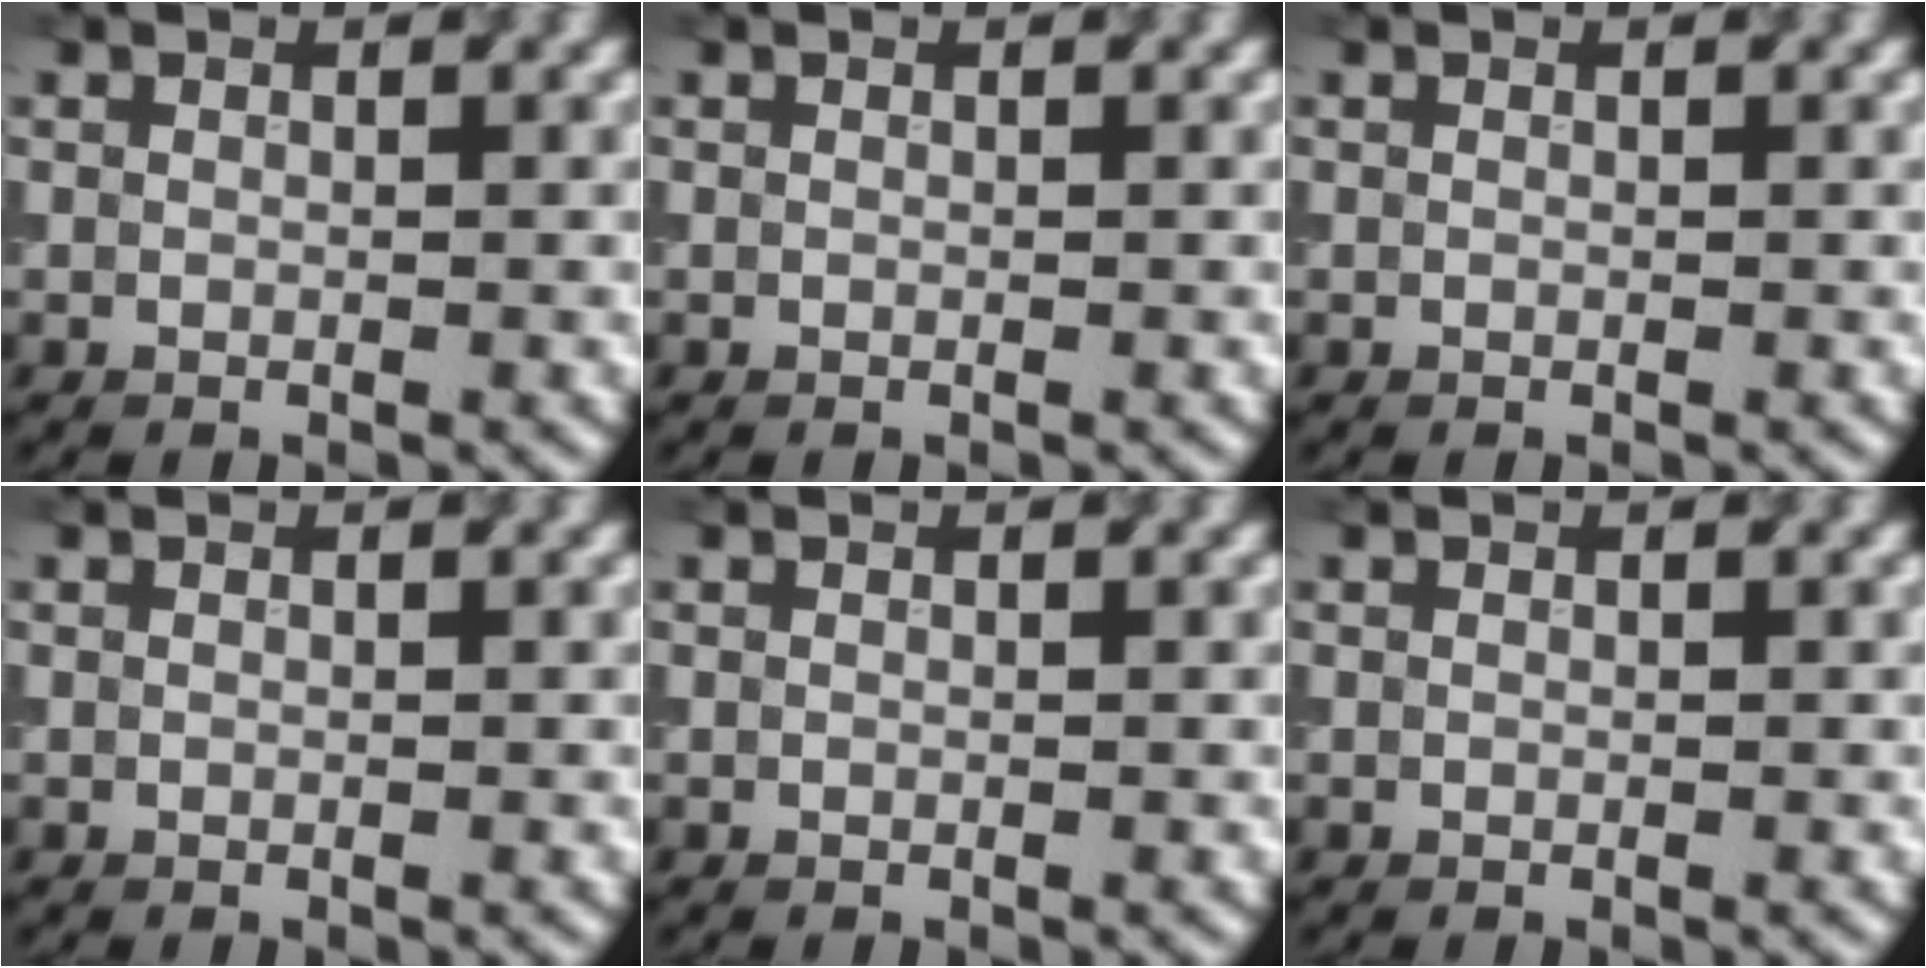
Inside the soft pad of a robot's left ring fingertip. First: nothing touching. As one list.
[{"total": 0.0}, {"total": 0.0}, {"total": 0.0}, {"total": 0.0}, {"total": 0.0}]